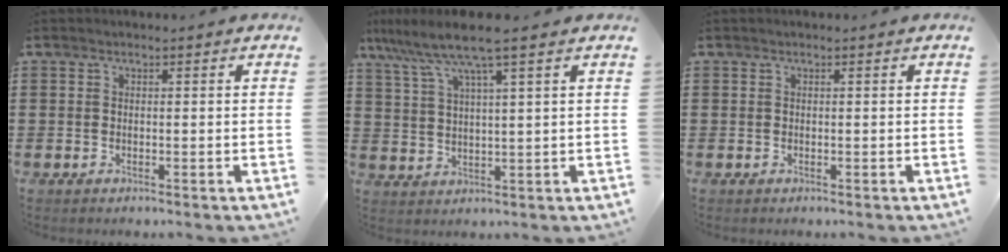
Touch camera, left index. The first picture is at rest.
{"total": 6.6, "force": [4.5, -0.1, 4.9], "torque": [-0.110, -0.017, 0.075]}
{"total": 0.0}